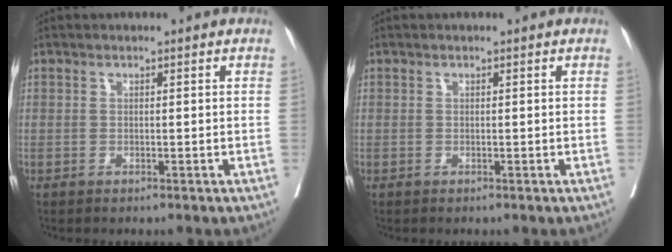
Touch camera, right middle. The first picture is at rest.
{"total": 0.0}